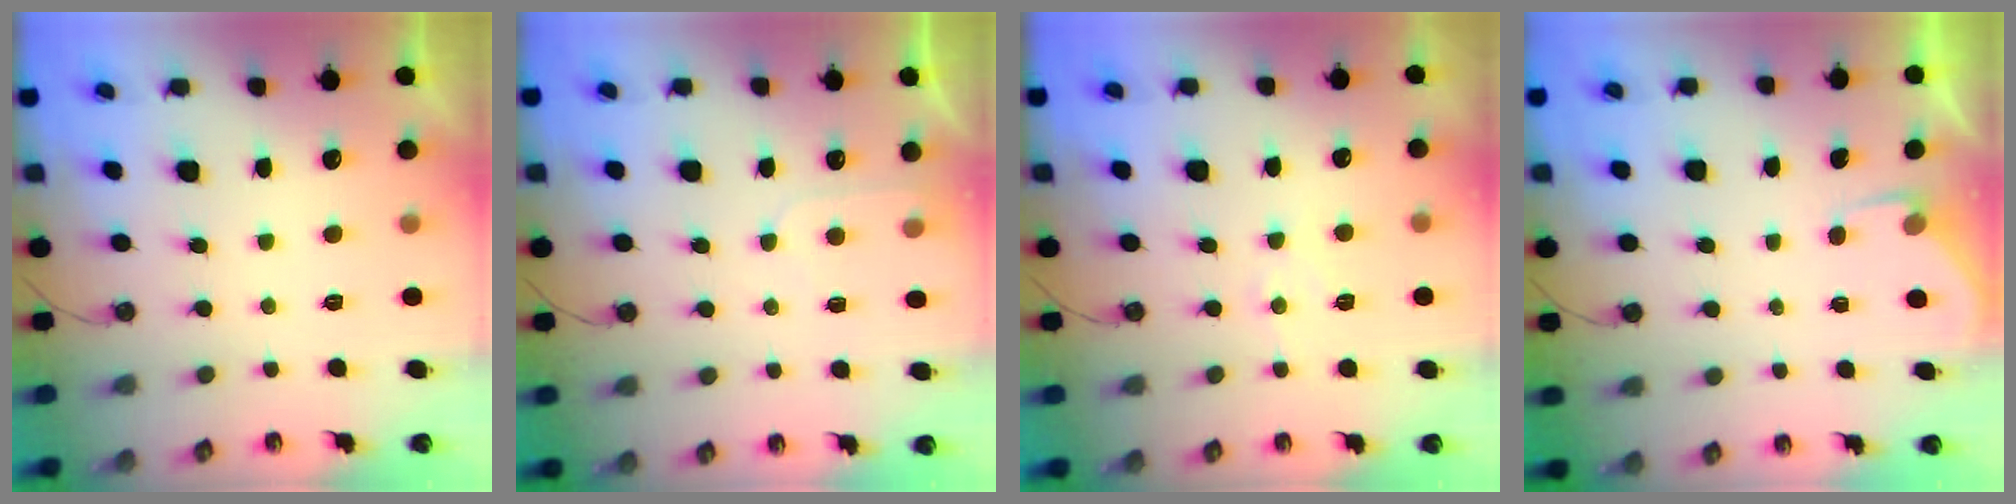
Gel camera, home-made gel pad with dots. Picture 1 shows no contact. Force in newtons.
{"total": 5.6, "press": 5.5, "slide": 0.7}
{"total": 6.2, "press": 6.2, "slide": 0.6}
{"total": 2.7, "press": 2.6, "slide": 0.5}